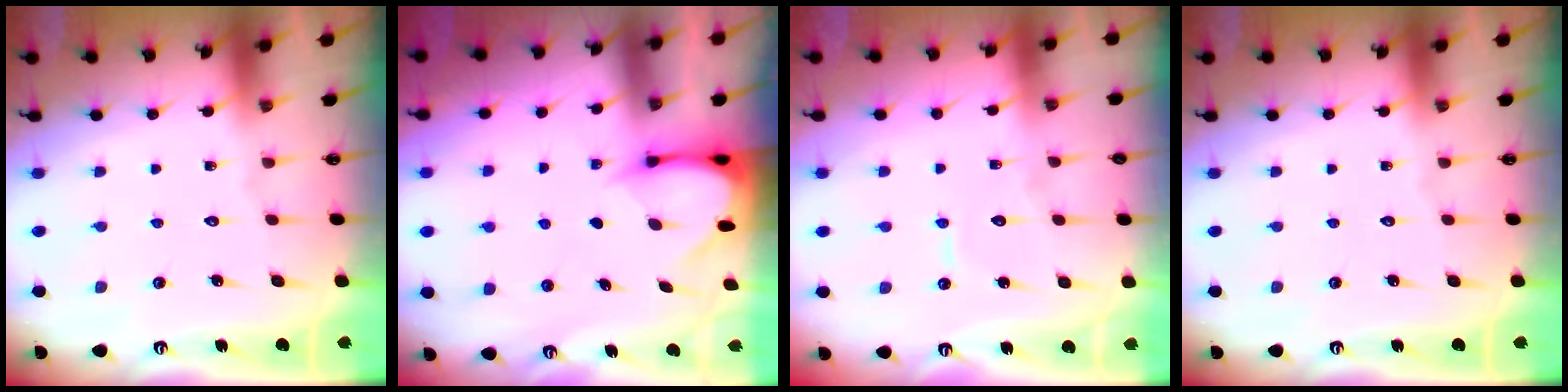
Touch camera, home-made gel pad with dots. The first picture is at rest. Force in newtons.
{"total": 3.3, "press": 3.3, "slide": 0.3}
{"total": 5.3, "press": 5.3, "slide": 0.4}
{"total": 0.0}